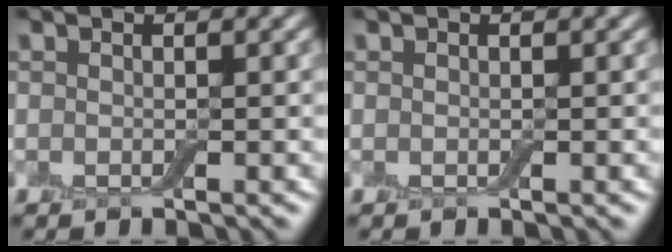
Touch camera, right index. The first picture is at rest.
{"total": 0.0}